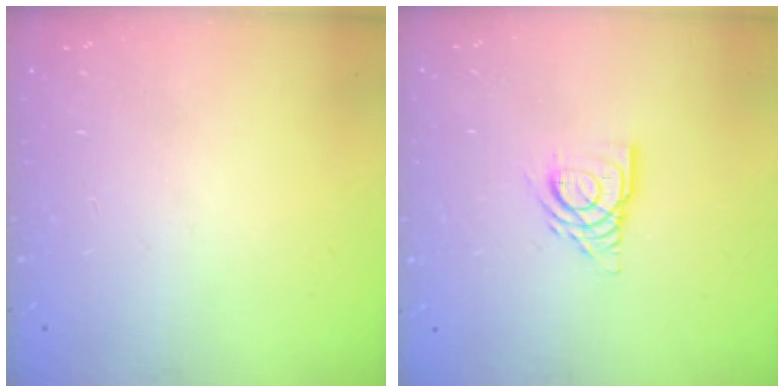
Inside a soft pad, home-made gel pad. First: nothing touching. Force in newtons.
{"total": 9.8, "press": 9.7, "slide": 1.2}